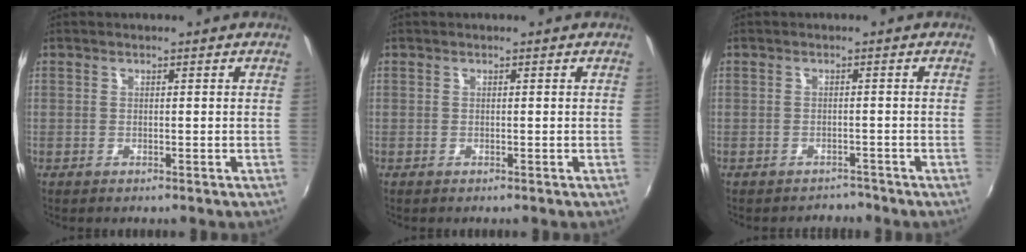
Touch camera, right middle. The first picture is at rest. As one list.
[{"total": 0.0}, {"total": 2.6, "force": [-2.4, 1.0, -0.3], "torque": [0.004, 0.000, -0.036]}]